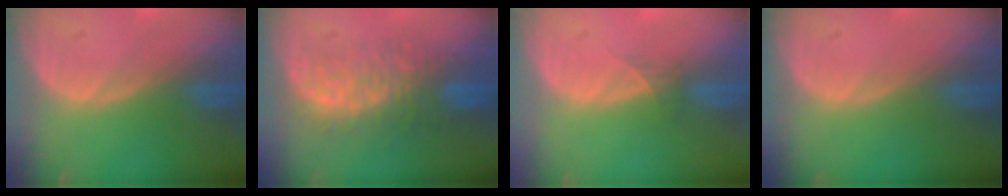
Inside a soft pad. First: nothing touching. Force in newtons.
{"total": 7.8, "press": 7.6, "slide": 1.4}
{"total": 1.3, "press": 1.0, "slide": 0.8}
{"total": 0.0}